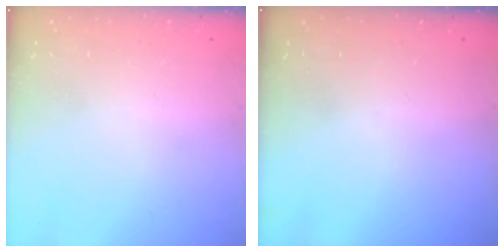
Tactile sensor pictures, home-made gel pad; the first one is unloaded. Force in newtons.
{"total": 0.0}